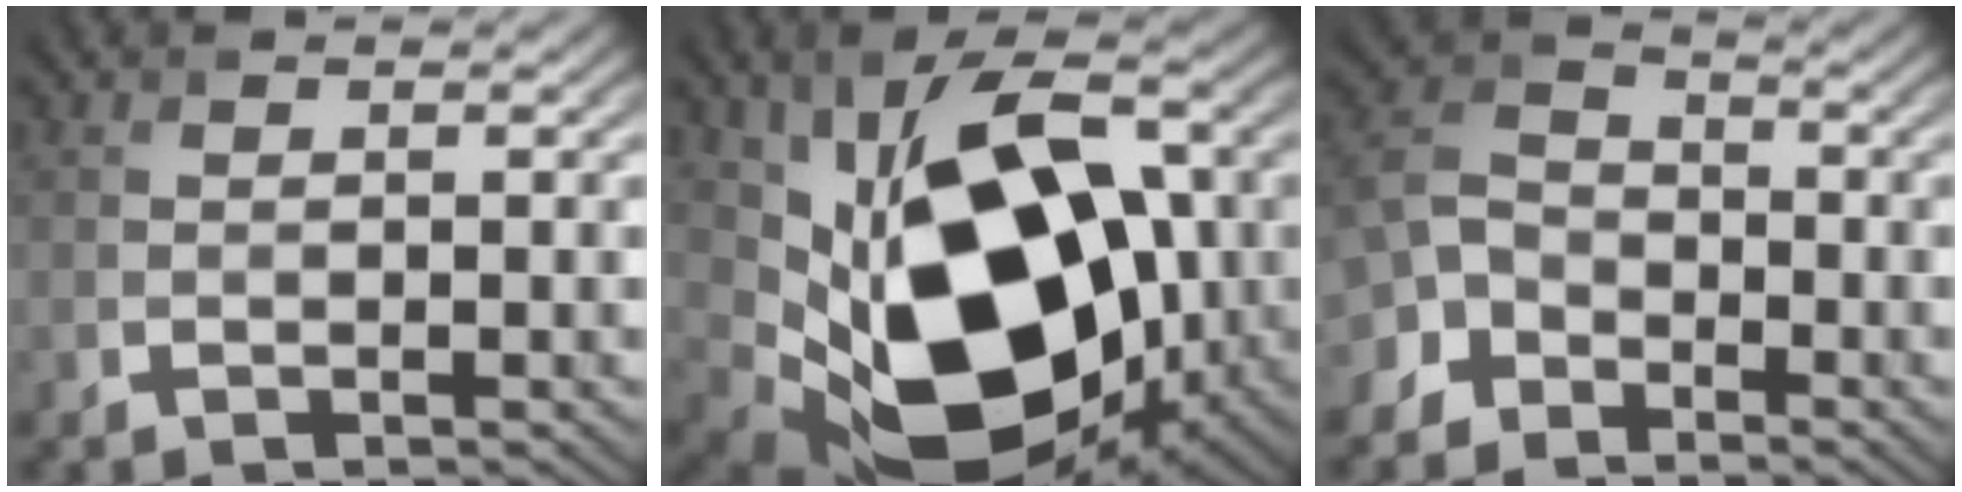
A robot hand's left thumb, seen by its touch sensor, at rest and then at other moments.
{"total": 17.5, "force": [-0.5, 11.6, 13.1], "torque": [-0.239, -0.042, 0.006]}
{"total": 5.8, "force": [-3.8, 4.0, 1.8], "torque": [-0.052, 0.002, -0.095]}